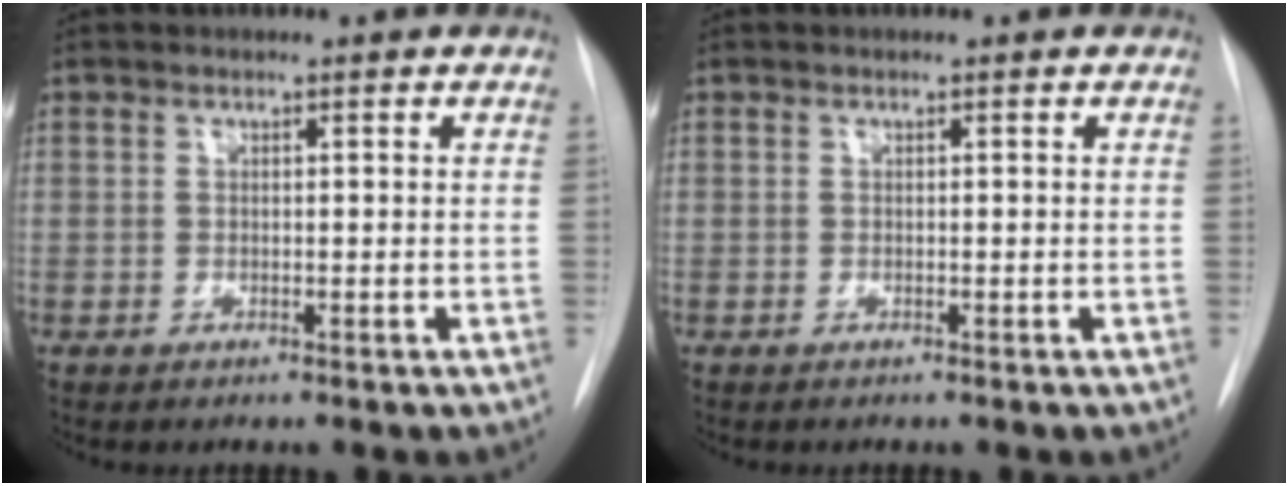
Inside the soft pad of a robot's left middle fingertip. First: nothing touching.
{"total": 0.0}